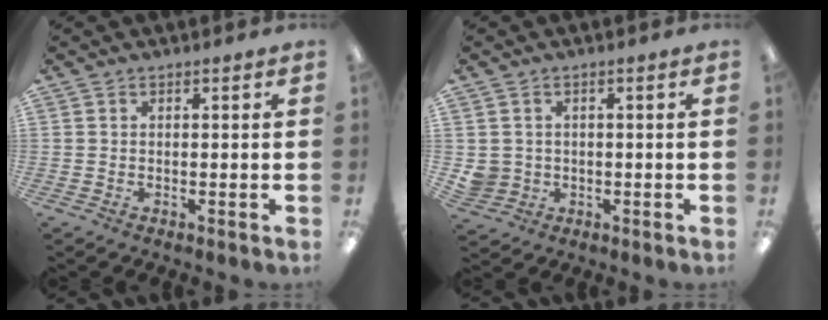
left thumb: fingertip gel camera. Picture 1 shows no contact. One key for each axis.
{"total": 3.3, "fx": -0.1, "fy": 3.2, "fz": 0.4, "tx": -0.014, "ty": 0.005, "tz": 0.001}